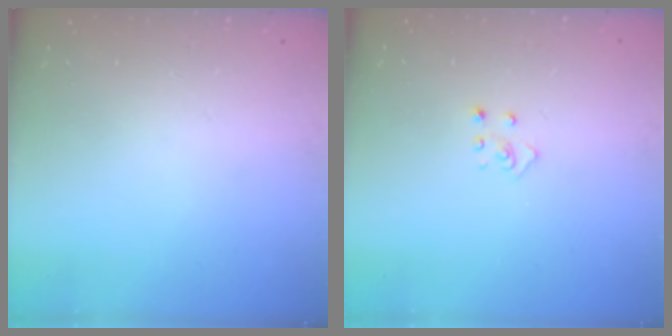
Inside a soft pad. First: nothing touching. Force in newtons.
{"total": 2.8, "press": 2.8, "slide": 0.3}